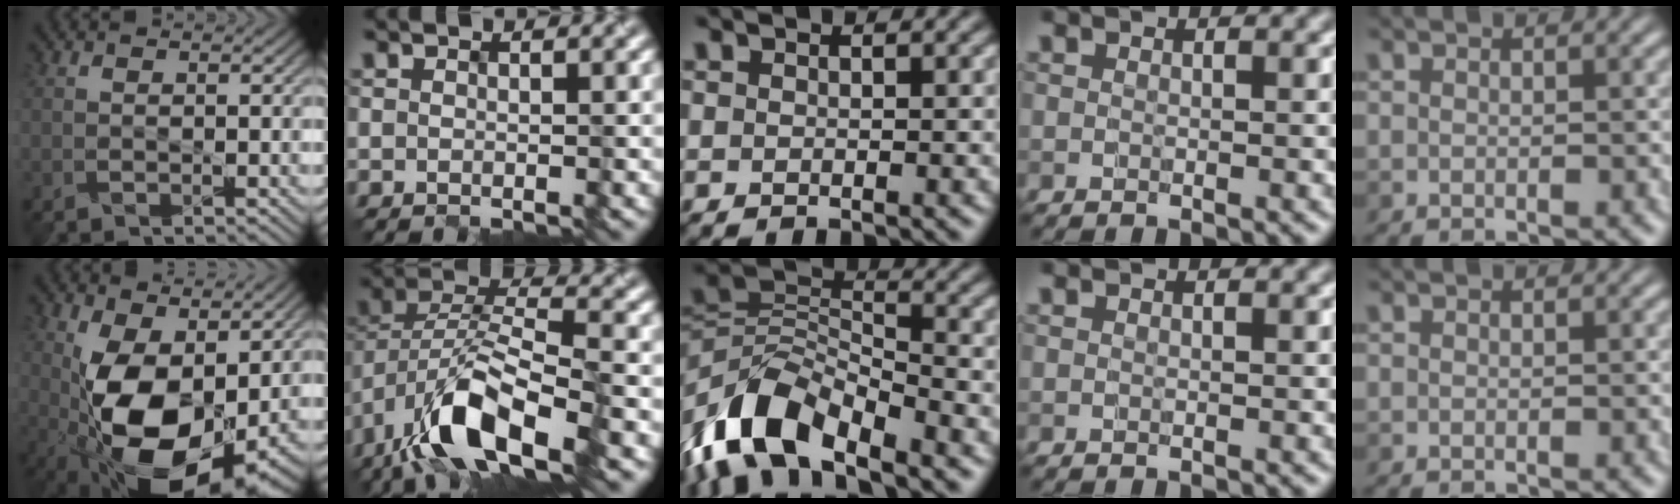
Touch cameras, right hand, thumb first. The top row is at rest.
{"thumb": {"total": 15.4, "force": [-1.0, 8.6, 12.8], "torque": [-0.232, -0.029, -0.009]}, "index": {"total": 10.3, "force": [-5.9, 3.9, 7.6], "torque": [-0.140, 0.003, -0.110]}, "middle": {"total": 9.9, "force": [-6.7, 4.4, 5.8], "torque": [-0.110, 0.008, -0.141]}}